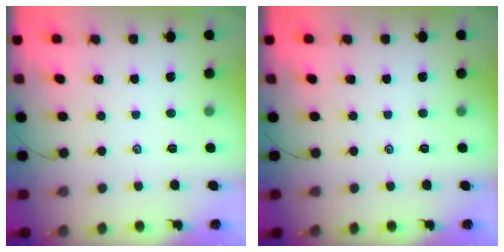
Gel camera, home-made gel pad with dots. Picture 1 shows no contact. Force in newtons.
{"total": 0.0}